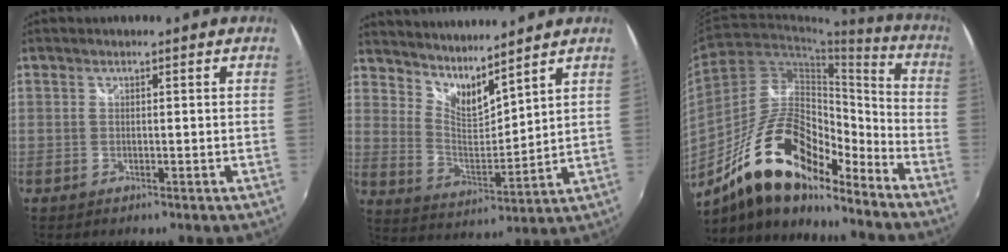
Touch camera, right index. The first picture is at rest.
{"total": 9.9, "force": [8.7, 1.7, 4.4], "torque": [-0.073, -0.011, 0.158]}
{"total": 20.7, "force": [-15.0, 7.7, 12.0], "torque": [-0.219, 0.013, -0.263]}